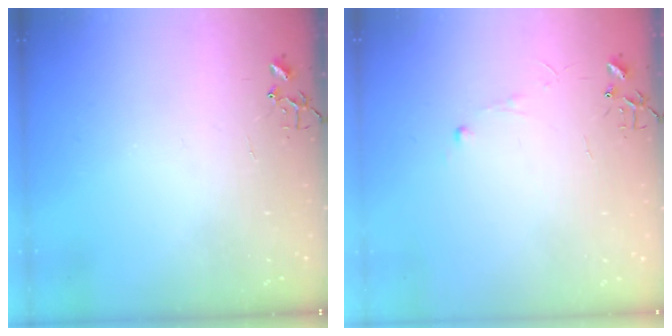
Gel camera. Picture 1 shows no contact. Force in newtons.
{"total": 3.9, "press": 3.8, "slide": 0.4}